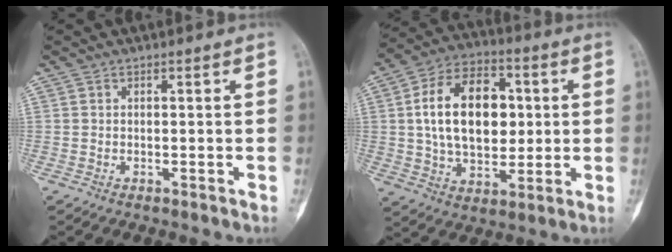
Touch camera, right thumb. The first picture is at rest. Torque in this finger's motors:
{"motor_torque": [1.50, 2.79, 0.99, -0.77, 0.55]}